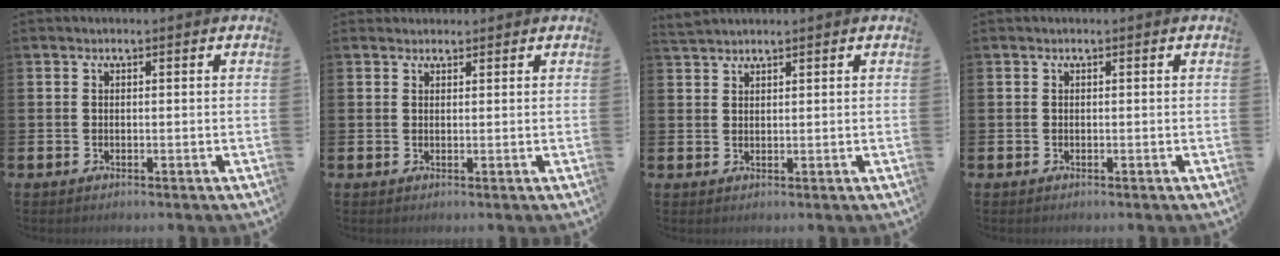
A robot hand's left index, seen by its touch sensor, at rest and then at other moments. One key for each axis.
{"total": 1.4, "fx": 1.3, "fy": 0.5, "fz": -0.1, "tx": 0.010, "ty": 0.000, "tz": 0.023}
{"total": 1.9, "fx": 1.8, "fy": 0.3, "fz": 0.2, "tx": -0.008, "ty": -0.002, "tz": 0.035}
{"total": 0.0}